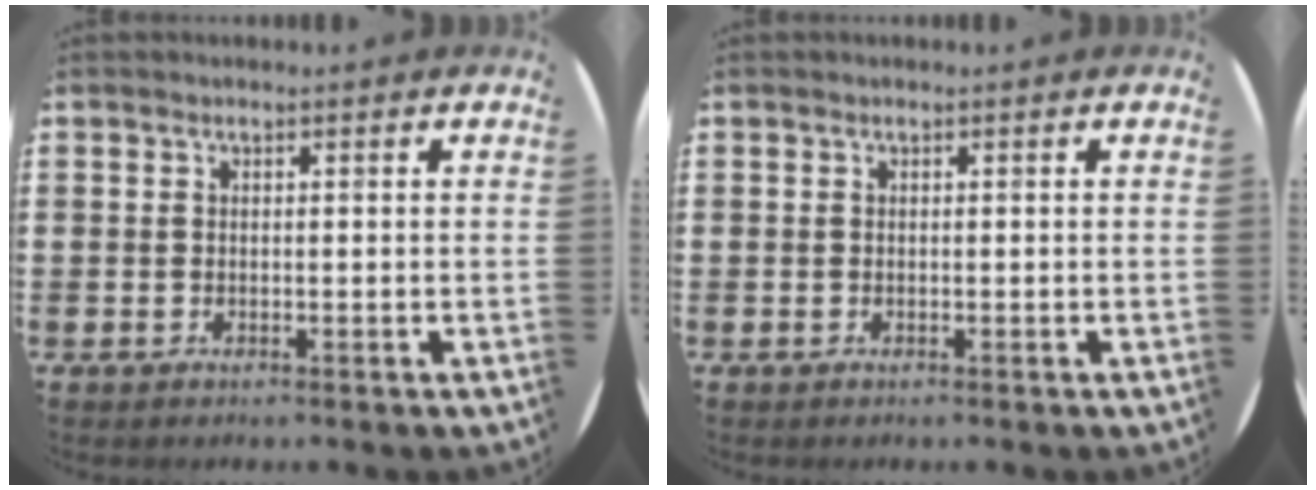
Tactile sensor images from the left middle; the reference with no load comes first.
{"total": 0.0}